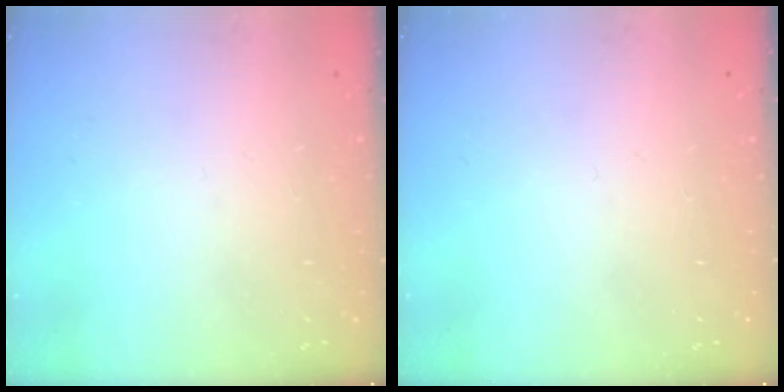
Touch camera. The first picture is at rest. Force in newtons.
{"total": 0.0}